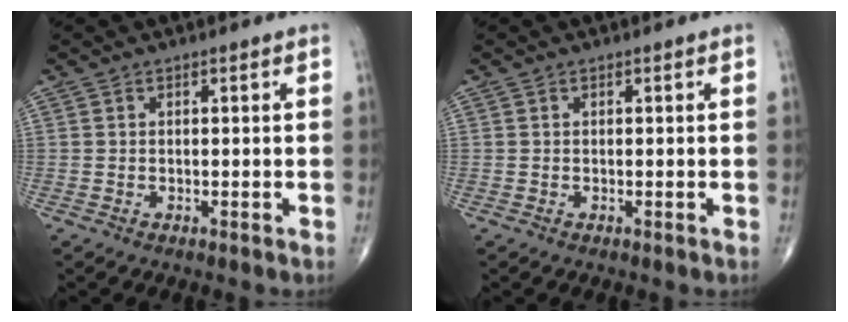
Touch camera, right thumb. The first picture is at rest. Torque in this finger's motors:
{"motor_torque": [0.00, 0.00, -0.02, 0.01, 0.01]}